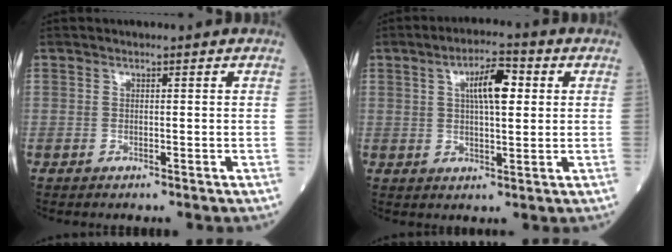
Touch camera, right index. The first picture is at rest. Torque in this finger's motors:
{"motor_torque": [0.64, 0.01, 0.24, 0.09]}